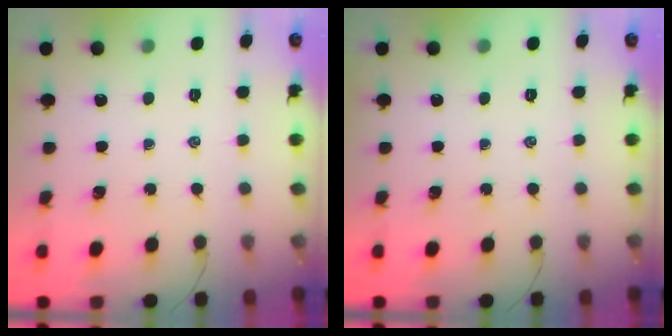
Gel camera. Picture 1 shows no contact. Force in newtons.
{"total": 0.0}